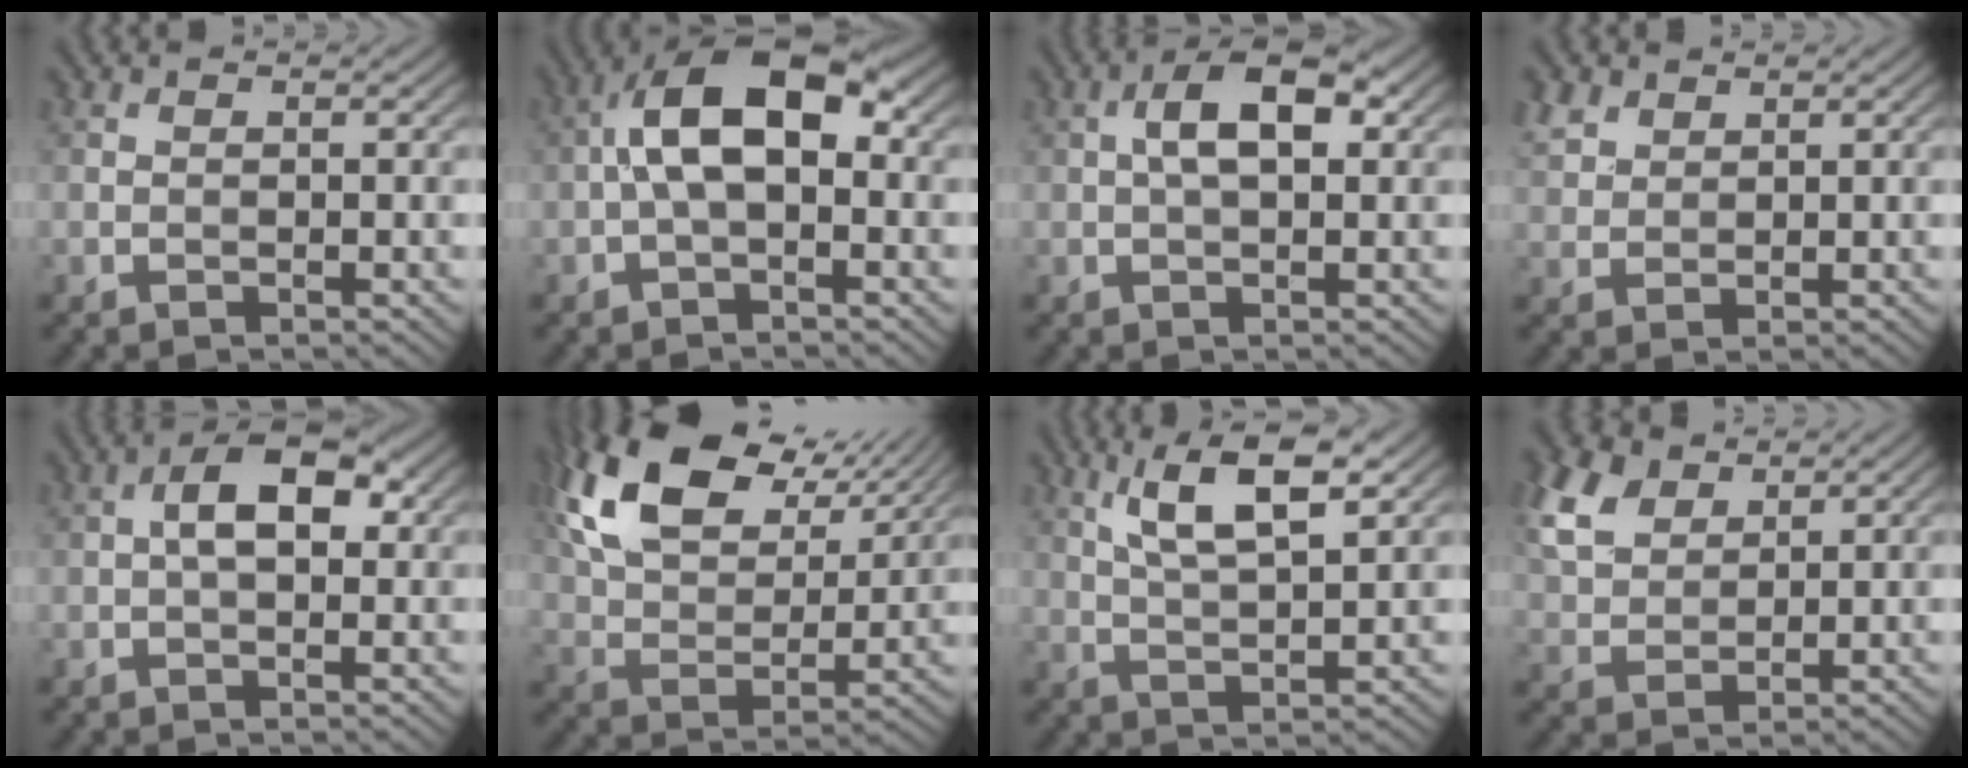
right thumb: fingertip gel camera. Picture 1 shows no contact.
{"total": 8.9, "force": [0.2, 4.4, 7.7], "torque": [-0.146, 0.023, -0.007]}
{"total": 5.9, "force": [1.1, 2.8, 5.1], "torque": [-0.086, 0.011, 0.013]}
{"total": 3.3, "force": [2.2, 2.2, 1.3], "torque": [-0.041, 0.008, 0.049]}
{"total": 5.6, "force": [0.8, 2.9, 4.7], "torque": [-0.074, 0.009, 0.005]}
{"total": 16.1, "force": [8.6, 8.8, 10.5], "torque": [-0.234, 0.019, 0.148]}
{"total": 8.3, "force": [4.1, 2.2, 6.8], "torque": [-0.132, 0.007, 0.080]}
{"total": 7.8, "force": [4.4, 4.7, 4.5], "torque": [-0.134, 0.015, 0.094]}